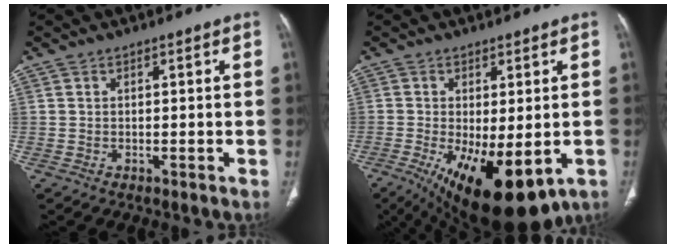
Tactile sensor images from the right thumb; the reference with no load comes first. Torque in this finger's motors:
{"motor_torque": [0.10, 1.33, 0.07, -0.24, 0.16]}